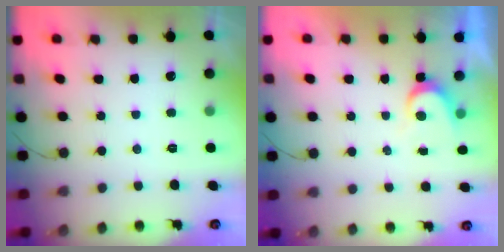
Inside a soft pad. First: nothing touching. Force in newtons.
{"total": 3.8, "press": 3.8, "slide": 0.3}